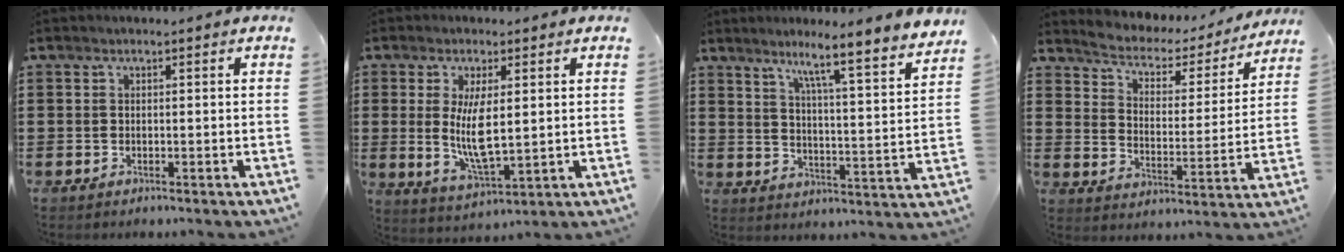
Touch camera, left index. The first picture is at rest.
{"total": 7.7, "force": [1.2, 2.6, 7.1], "torque": [-0.125, -0.007, 0.018]}
{"total": 6.7, "force": [5.4, -1.4, 3.7], "torque": [-0.070, -0.058, 0.075]}
{"total": 3.2, "force": [2.9, 1.3, 0.1], "torque": [-0.028, -0.027, 0.039]}